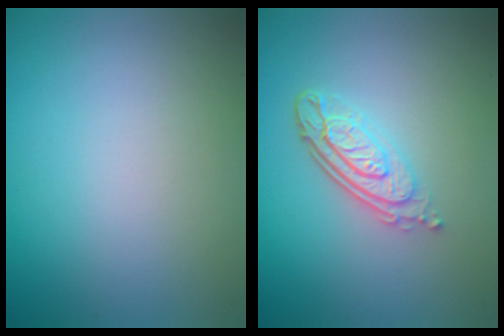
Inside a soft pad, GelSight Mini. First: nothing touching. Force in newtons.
{"total": 4.3, "press": 3.0, "slide": 3.1}